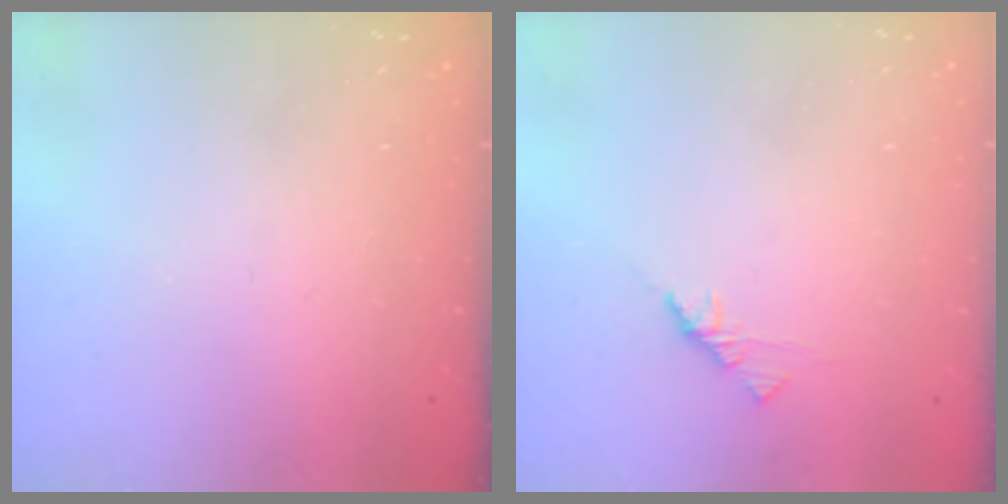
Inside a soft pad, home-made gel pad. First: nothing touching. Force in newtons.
{"total": 1.9, "press": 1.7, "slide": 0.6}